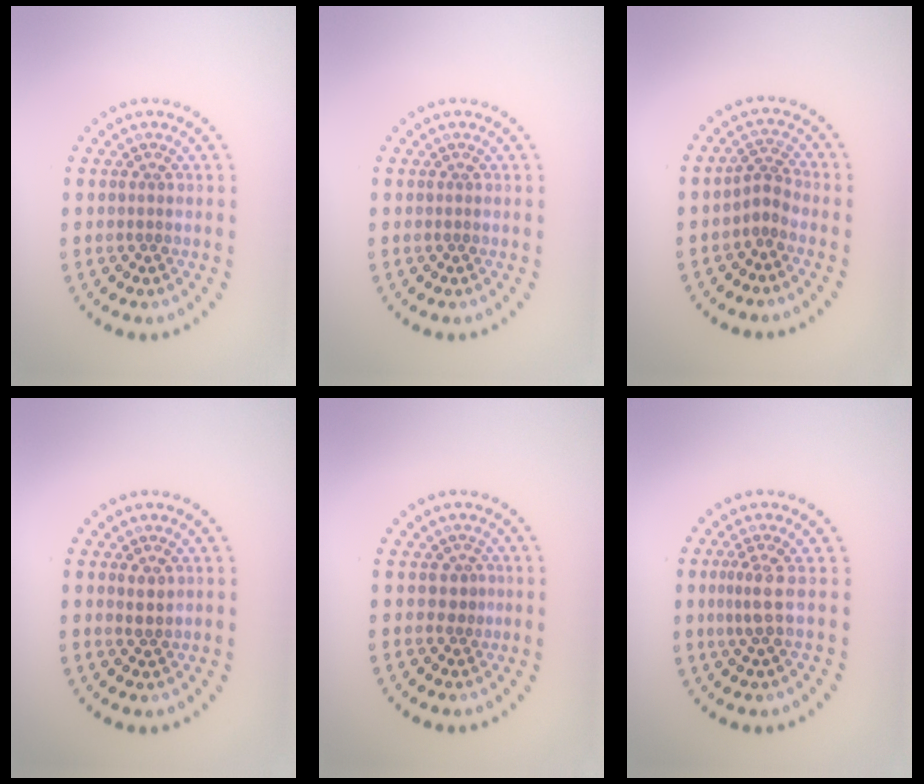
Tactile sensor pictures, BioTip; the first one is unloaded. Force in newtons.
{"total": 0.0}
{"total": 1.8, "press": 1.2, "slide": 1.3}
{"total": 1.2, "press": 1.0, "slide": 0.6}
{"total": 1.2, "press": 1.0, "slide": 0.8}
{"total": 1.9, "press": 1.4, "slide": 1.3}